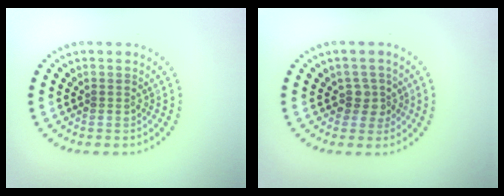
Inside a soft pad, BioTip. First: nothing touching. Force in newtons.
{"total": 1.9, "press": 1.5, "slide": 1.2}